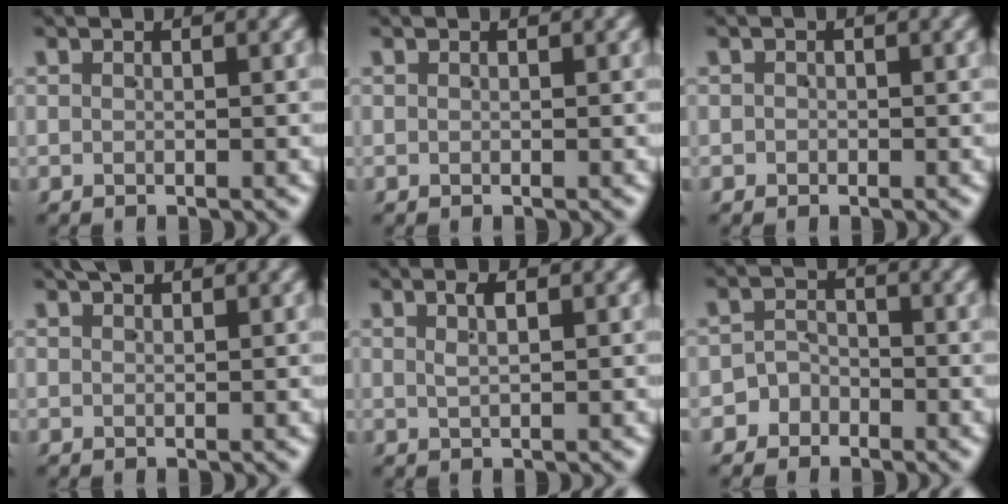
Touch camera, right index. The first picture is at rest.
{"total": 0.0}
{"total": 0.7, "force": [-0.6, 0.3, -0.3], "torque": [0.009, -0.006, -0.008]}
{"total": 1.3, "force": [1.0, 0.5, 0.8], "torque": [-0.008, -0.002, 0.018]}
{"total": 1.4, "force": [0.6, 0.2, 1.3], "torque": [-0.020, 0.000, 0.014]}
{"total": 3.0, "force": [-1.9, 2.4, -0.2], "torque": [0.003, -0.003, -0.036]}